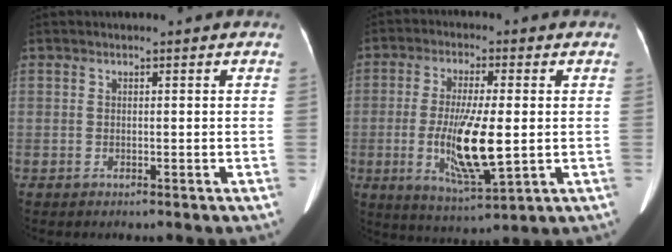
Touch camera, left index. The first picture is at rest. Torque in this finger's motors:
{"motor_torque": [0.98, -0.36, 0.36, 0.21]}